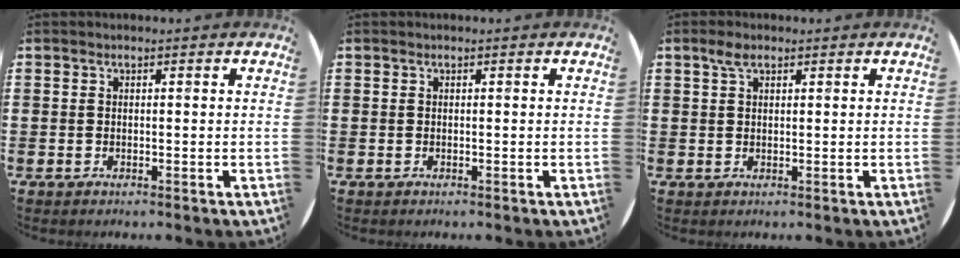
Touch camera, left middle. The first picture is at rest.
{"total": 0.0}
{"total": 2.1, "force": [1.3, 1.0, 1.2], "torque": [-0.020, 0.003, 0.022]}